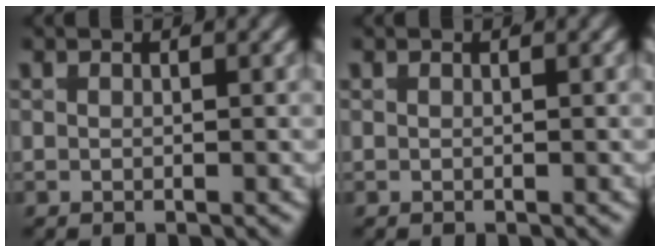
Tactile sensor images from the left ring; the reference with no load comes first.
{"total": 0.0}